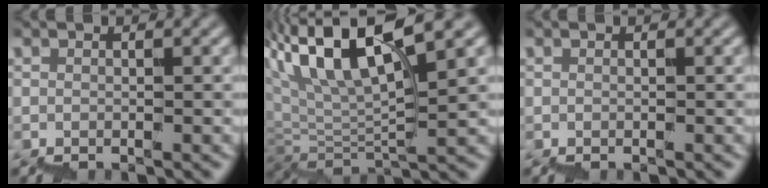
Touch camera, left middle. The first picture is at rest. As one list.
[{"total": 8.7, "force": [6.3, 1.4, 5.8], "torque": [-0.107, 0.027, 0.124]}, {"total": 0.0}]